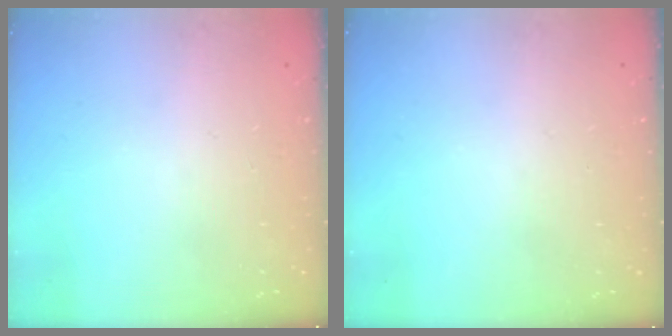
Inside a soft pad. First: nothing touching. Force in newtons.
{"total": 0.0}